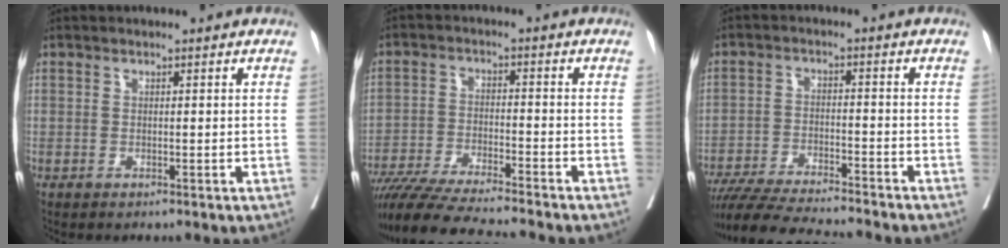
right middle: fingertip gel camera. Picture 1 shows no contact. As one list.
[{"total": 13.2, "force": [-11.8, -0.6, 5.9], "torque": [-0.087, -0.023, -0.198]}, {"total": 13.7, "force": [-12.5, 0.3, 5.8], "torque": [-0.085, -0.016, -0.200]}]